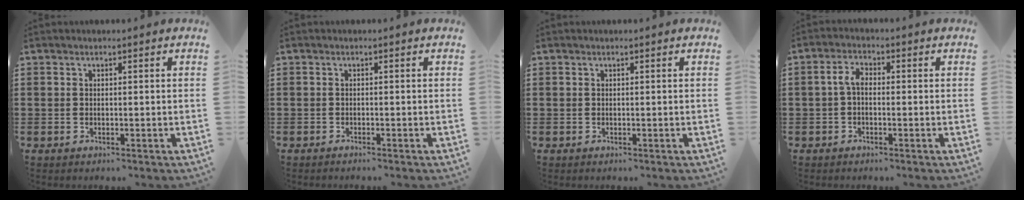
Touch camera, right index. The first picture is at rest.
{"total": 0.5, "force": [-0.5, -0.1, 0.1], "torque": [-0.003, -0.002, -0.010]}
{"total": 0.0}
{"total": 3.0, "force": [-0.3, 1.4, 2.6], "torque": [-0.060, 0.001, -0.008]}